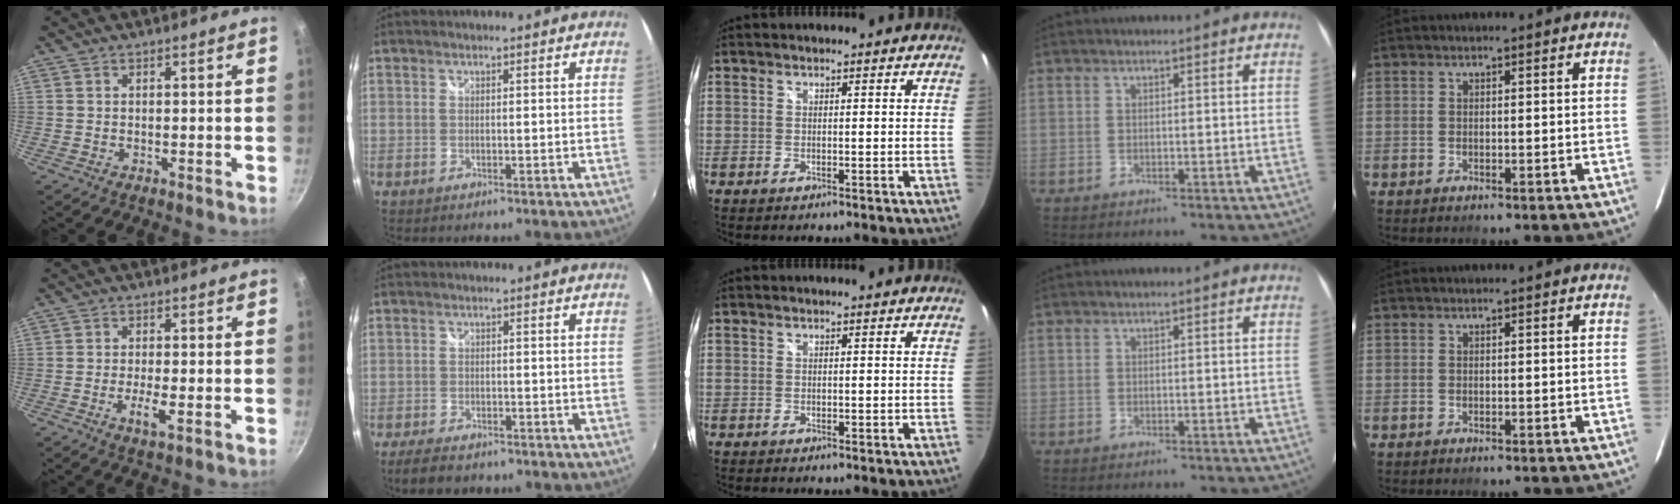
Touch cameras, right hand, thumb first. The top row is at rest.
{"thumb": {"total": 3.5, "force": [-1.1, 0.7, 3.2], "torque": [-0.065, 0.002, -0.023]}, "index": {"total": 5.9, "force": [-4.8, 2.3, 2.7], "torque": [-0.070, -0.014, -0.081]}}